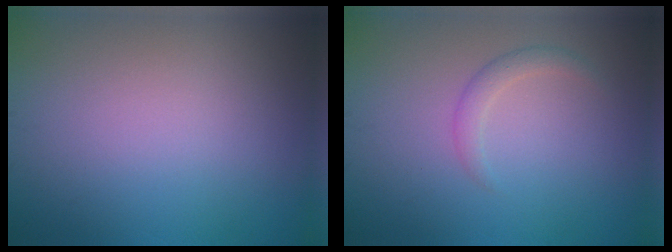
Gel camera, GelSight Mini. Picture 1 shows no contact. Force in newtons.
{"total": 1.5, "press": 1.5, "slide": 0.1}